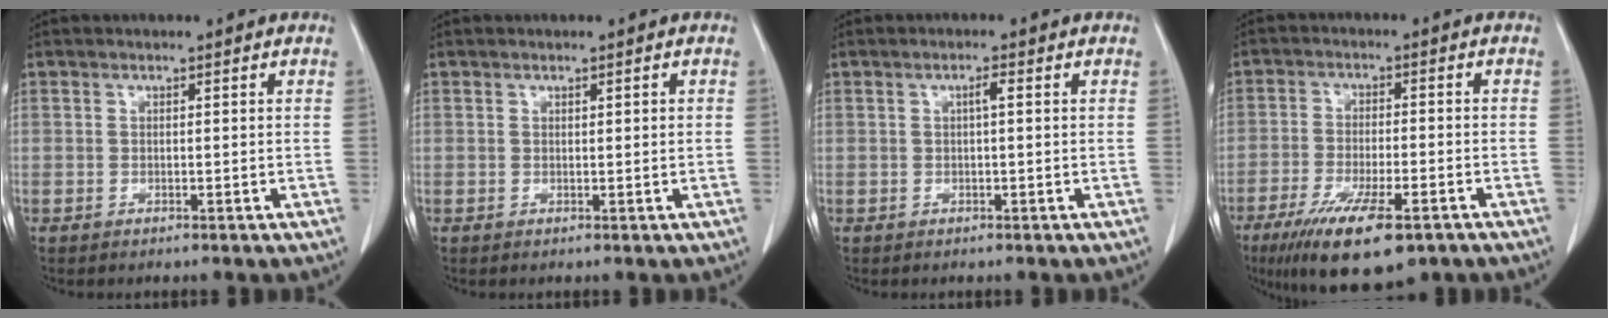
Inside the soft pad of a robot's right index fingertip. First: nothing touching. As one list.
[{"total": 0.7, "force": [0.2, 0.1, 0.7], "torque": [-0.013, 0.001, 0.004]}, {"total": 1.3, "force": [0.2, 0.1, 1.3], "torque": [-0.023, 0.004, 0.003]}, {"total": 13.4, "force": [-8.5, 3.2, 9.9], "torque": [-0.169, -0.029, -0.135]}]